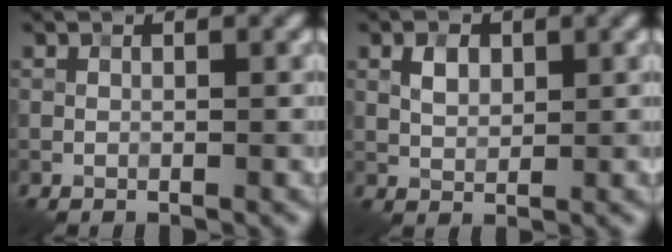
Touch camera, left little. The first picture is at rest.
{"total": 2.0, "force": [0.7, 1.4, 1.3], "torque": [-0.022, 0.001, 0.011]}